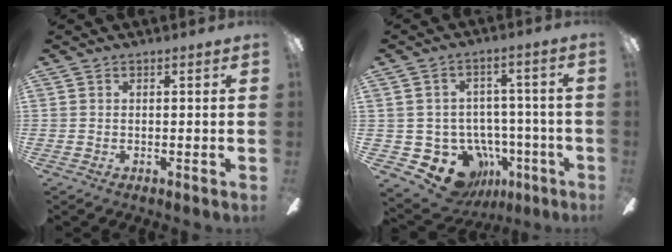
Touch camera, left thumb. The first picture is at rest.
{"total": 12.8, "force": [-7.5, 8.7, 5.6], "torque": [-0.112, 0.043, -0.121]}